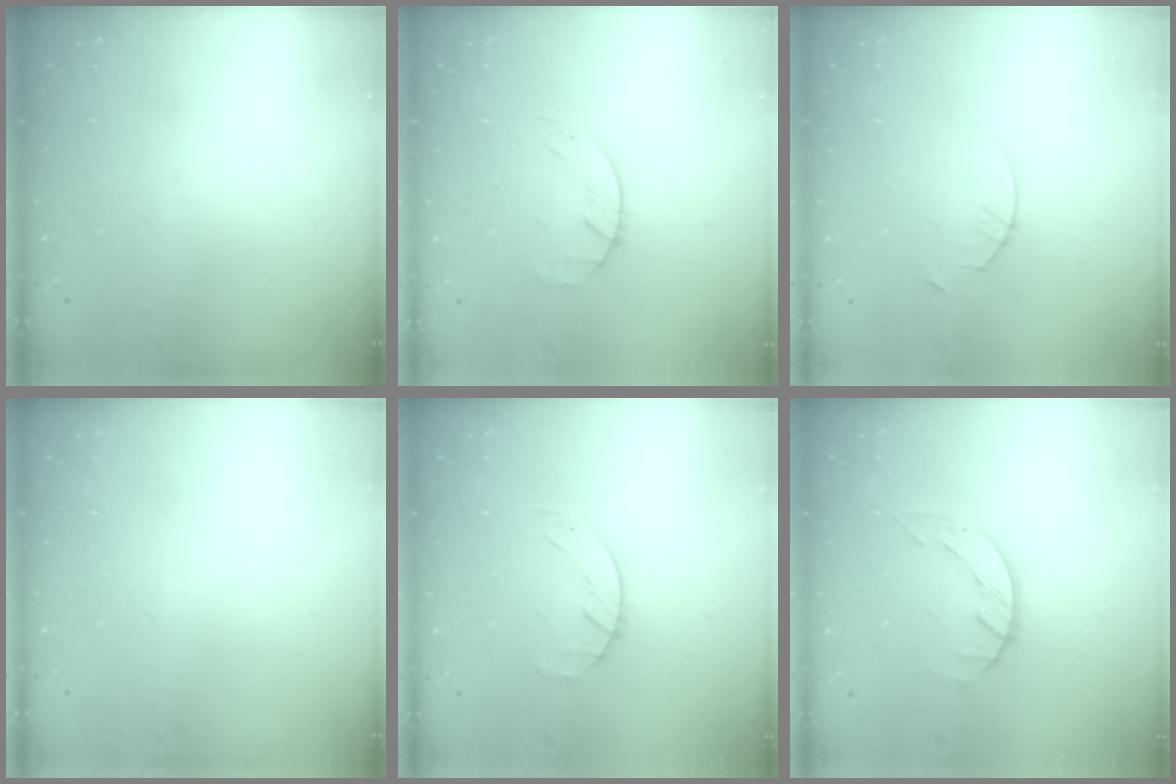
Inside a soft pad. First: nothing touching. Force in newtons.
{"total": 2.2, "press": 2.2, "slide": 0.4}
{"total": 2.9, "press": 2.9, "slide": 0.4}
{"total": 0.0}
{"total": 2.1, "press": 2.1, "slide": 0.3}
{"total": 3.3, "press": 3.2, "slide": 0.4}